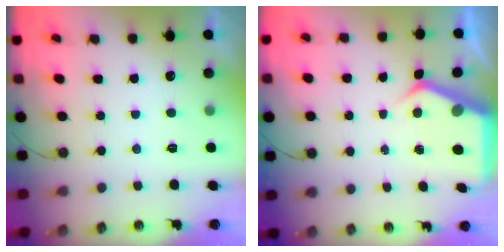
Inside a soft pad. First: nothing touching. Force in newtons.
{"total": 6.0, "press": 6.0, "slide": 0.2}